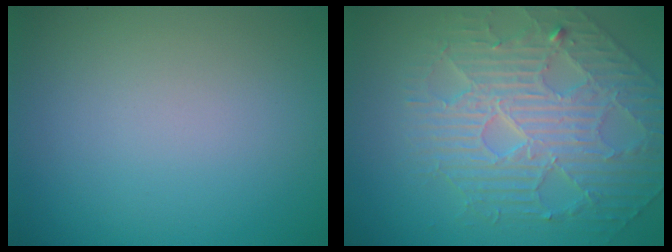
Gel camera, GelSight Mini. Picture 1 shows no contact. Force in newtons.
{"total": 5.0, "press": 4.8, "slide": 1.5}